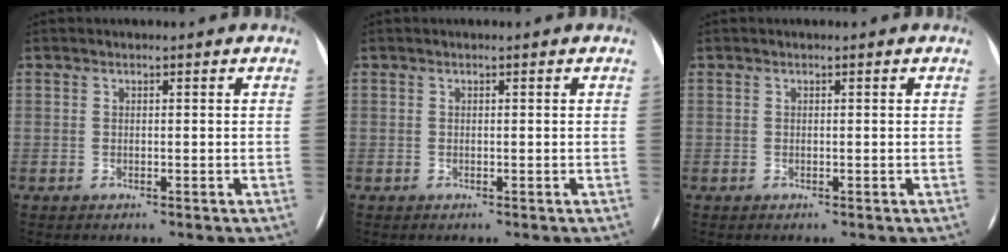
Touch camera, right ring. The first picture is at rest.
{"total": 0.0}
{"total": 0.0}